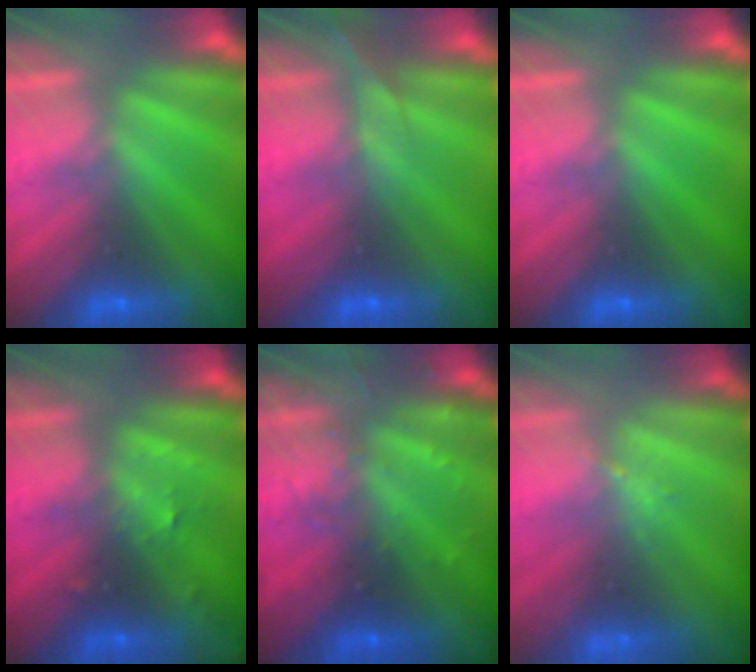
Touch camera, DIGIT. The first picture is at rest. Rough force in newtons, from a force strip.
{"total": 2.5}
{"total": 0.0}
{"total": 2.9}
{"total": 2.9}
{"total": 1.3}